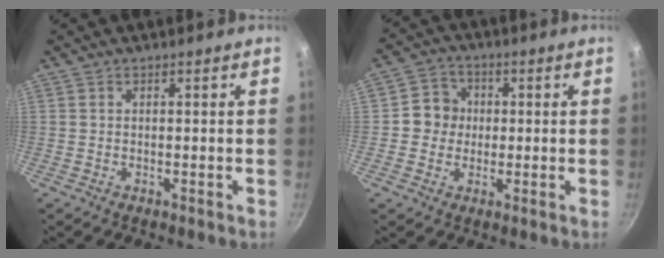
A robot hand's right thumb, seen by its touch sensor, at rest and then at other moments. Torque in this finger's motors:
{"motor_torque": [-0.38, 0.66, 0.40, -0.29, -0.02]}